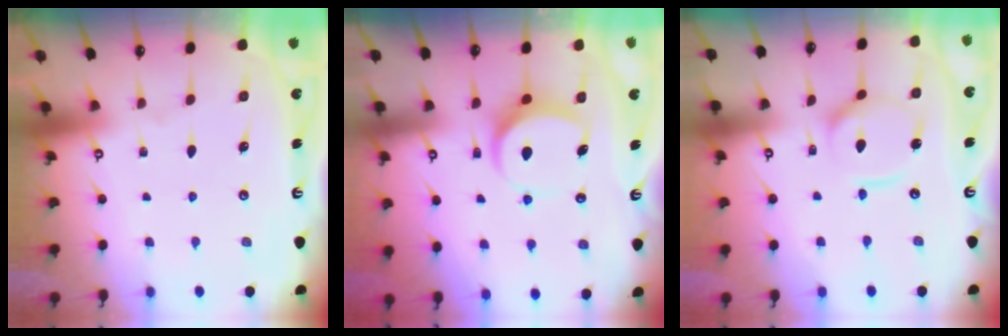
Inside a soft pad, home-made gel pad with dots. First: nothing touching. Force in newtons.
{"total": 8.5, "press": 8.4, "slide": 1.0}
{"total": 12.0, "press": 11.9, "slide": 1.4}